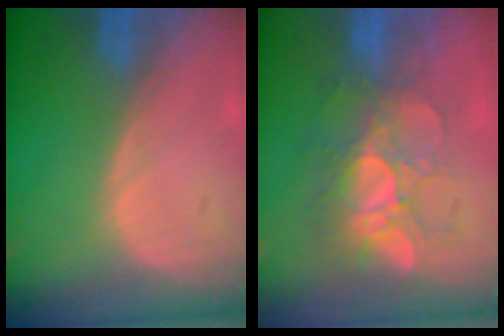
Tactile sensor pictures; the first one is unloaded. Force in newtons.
{"total": 9.2, "press": 8.2, "slide": 4.3}